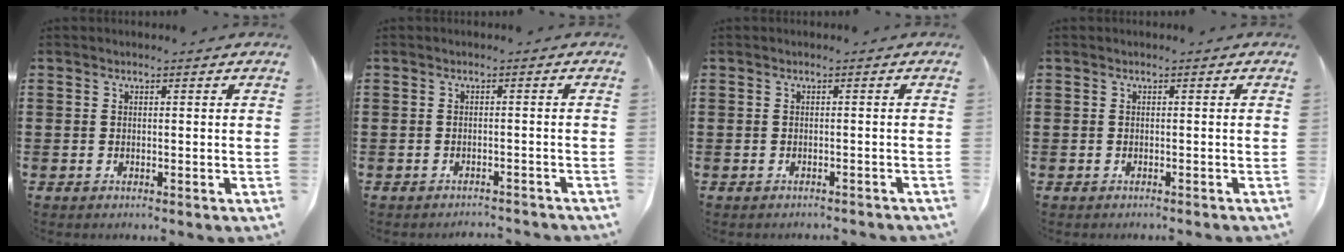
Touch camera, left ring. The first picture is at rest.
{"total": 1.5, "force": [-1.4, 0.0, 0.2], "torque": [-0.006, 0.002, -0.030]}
{"total": 0.8, "force": [-0.8, 0.0, 0.2], "torque": [-0.006, -0.001, -0.016]}
{"total": 0.5, "force": [-0.5, 0.0, 0.2], "torque": [-0.005, -0.003, -0.009]}